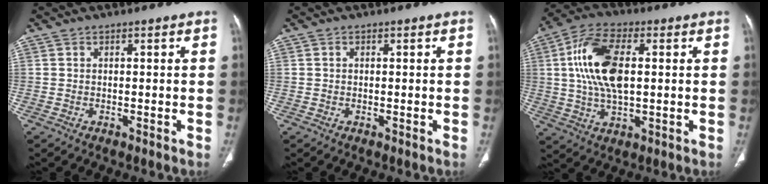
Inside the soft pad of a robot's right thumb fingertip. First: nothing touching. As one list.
[{"total": 0.0}, {"total": 14.5, "force": [2.1, 7.3, 12.4], "torque": [-0.247, 0.009, 0.039]}]